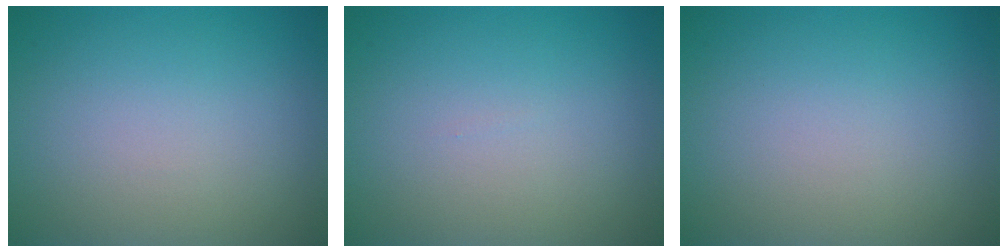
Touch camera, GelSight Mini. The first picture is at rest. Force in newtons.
{"total": 0.0}
{"total": 0.0}